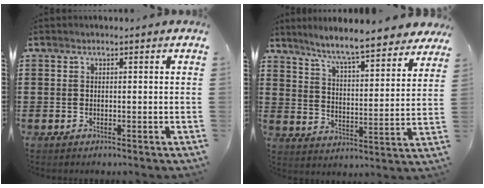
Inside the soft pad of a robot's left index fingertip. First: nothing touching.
{"total": 7.2, "force": [6.5, -0.4, 2.9], "torque": [-0.082, -0.046, 0.108]}